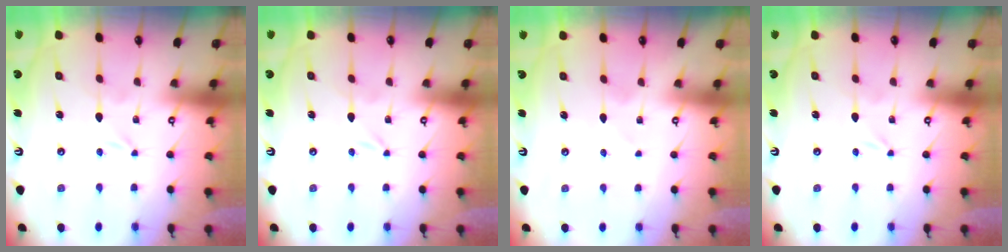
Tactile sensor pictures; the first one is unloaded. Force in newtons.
{"total": 0.0}
{"total": 1.4, "press": 1.4, "slide": 0.3}
{"total": 0.0}